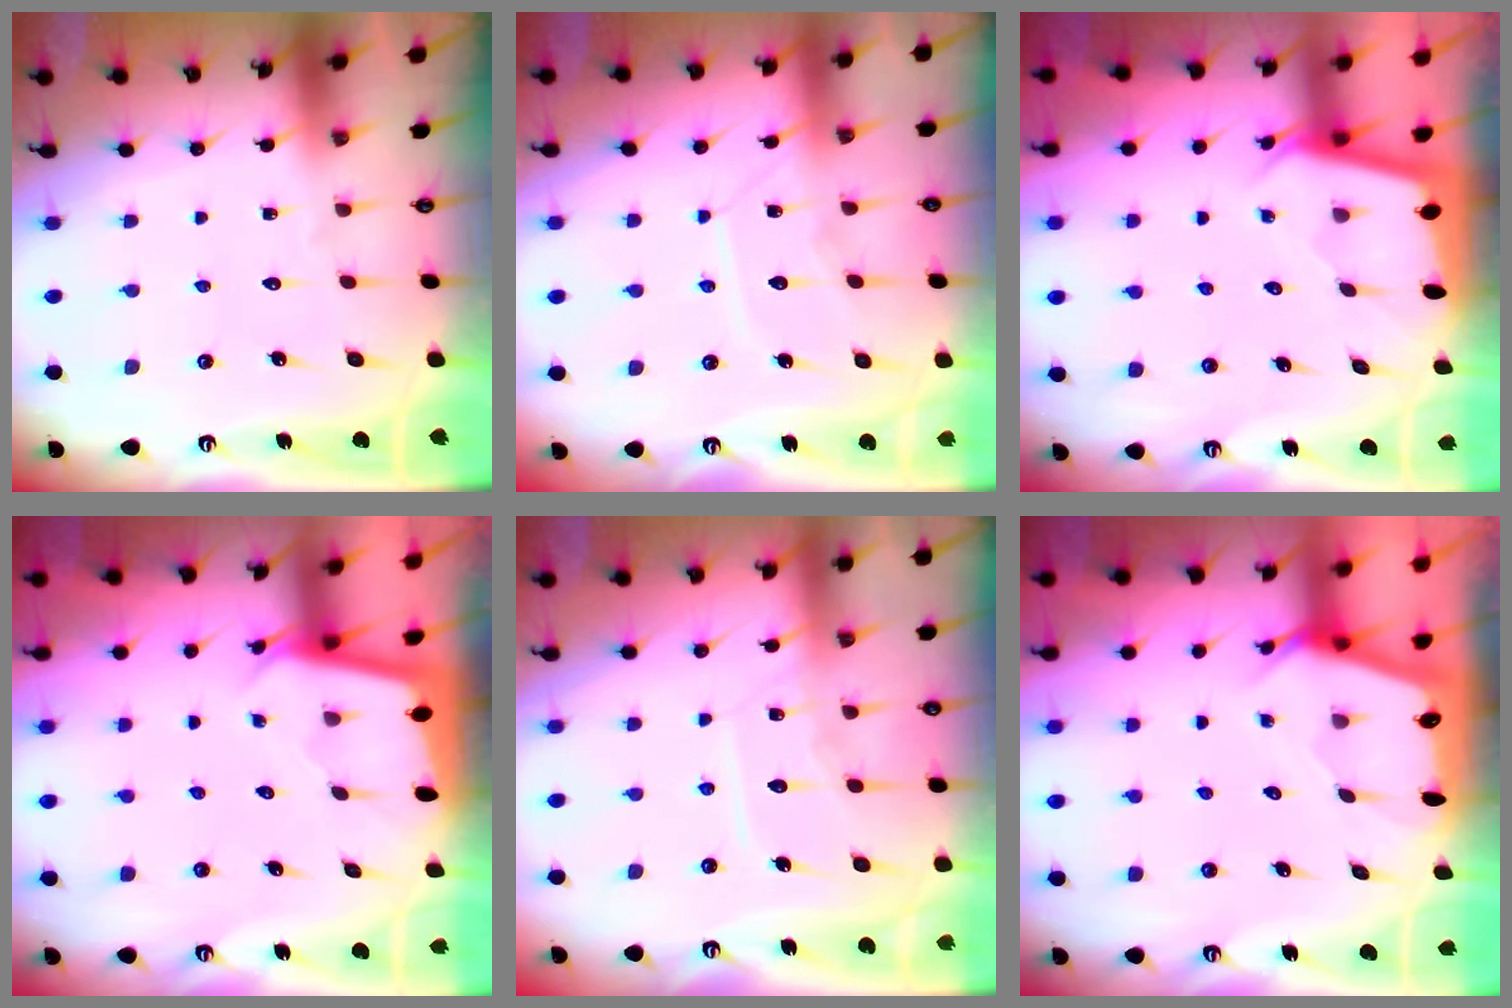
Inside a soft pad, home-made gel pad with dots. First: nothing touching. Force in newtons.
{"total": 8.2, "press": 8.2, "slide": 0.6}
{"total": 2.0, "press": 2.0, "slide": 0.3}
{"total": 1.8, "press": 1.8, "slide": 0.1}
{"total": 8.8, "press": 8.8, "slide": 0.8}
{"total": 2.4, "press": 2.4, "slide": 0.3}